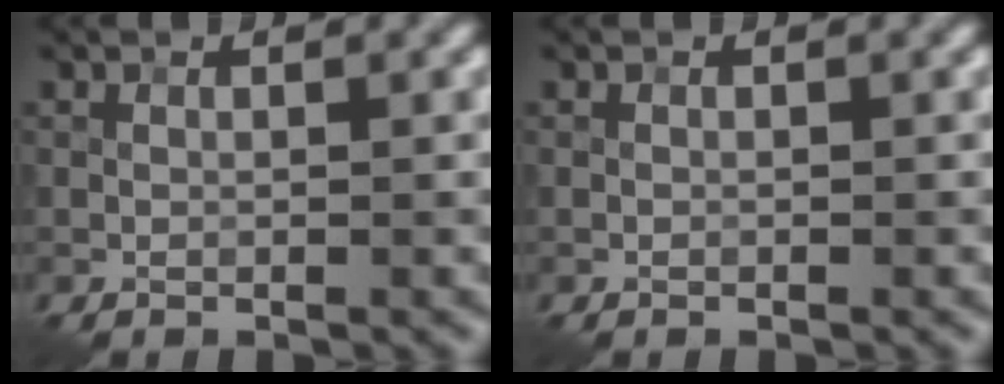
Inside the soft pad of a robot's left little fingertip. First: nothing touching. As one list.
[{"total": 0.0}]